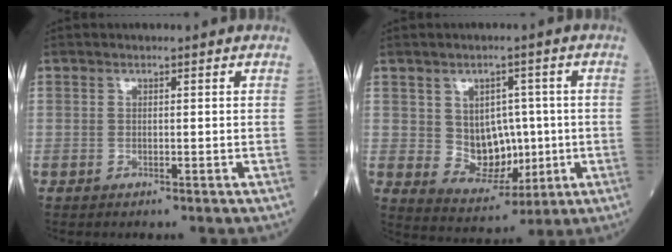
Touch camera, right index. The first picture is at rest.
{"total": 8.1, "force": [0.5, 6.0, 5.4], "torque": [-0.080, 0.008, 0.026]}